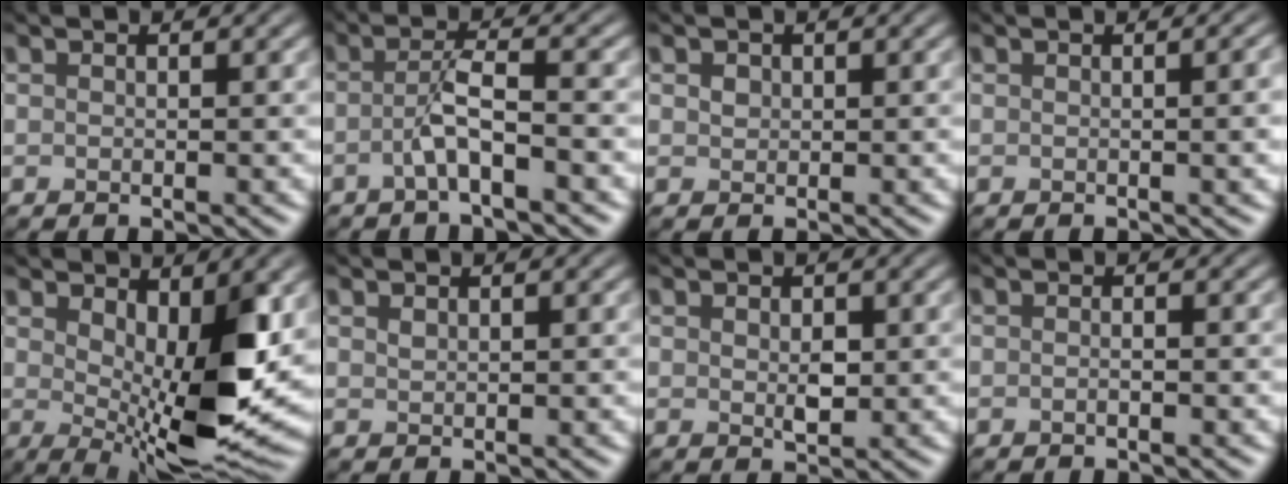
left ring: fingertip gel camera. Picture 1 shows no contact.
{"total": 3.2, "force": [-1.2, 0.3, 3.0], "torque": [-0.057, 0.009, -0.030]}
{"total": 0.8, "force": [0.3, 0.7, 0.3], "torque": [-0.005, -0.001, 0.005]}
{"total": 3.9, "force": [0.1, 1.5, 3.6], "torque": [-0.024, 0.009, -0.002]}
{"total": 9.9, "force": [1.1, 3.9, 9.0], "torque": [-0.141, -0.020, 0.027]}
{"total": 0.5, "force": [0.4, 0.2, 0.3], "torque": [-0.009, 0.000, 0.009]}
{"total": 1.5, "force": [0.3, 0.9, 1.1], "torque": [-0.020, -0.005, 0.009]}
{"total": 0.8, "force": [-0.2, 0.2, 0.7], "torque": [-0.008, -0.008, -0.008]}